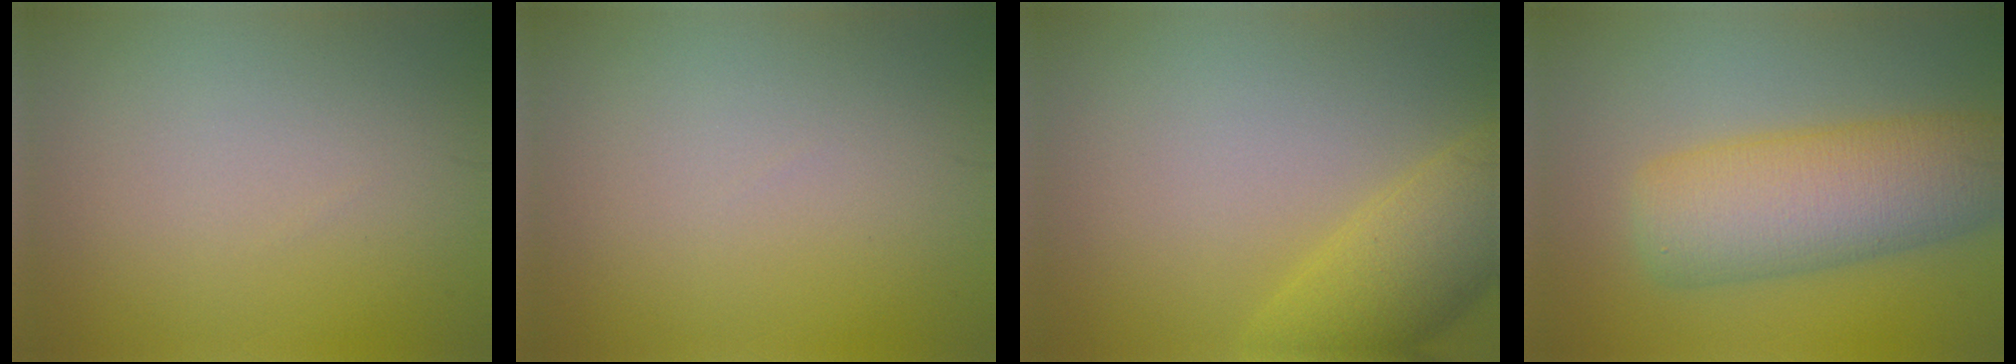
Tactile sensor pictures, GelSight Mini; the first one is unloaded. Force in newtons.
{"total": 0.0}
{"total": 5.1, "press": 5.1, "slide": 0.2}
{"total": 8.4, "press": 8.4, "slide": 0.3}